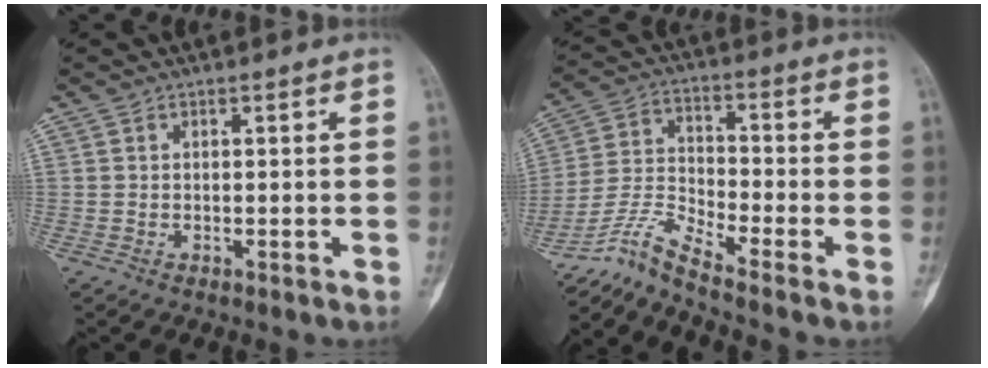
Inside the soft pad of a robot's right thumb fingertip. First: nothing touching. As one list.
[{"total": 7.7, "force": [-7.1, -1.7, 2.7], "torque": [-0.083, 0.035, -0.145]}]